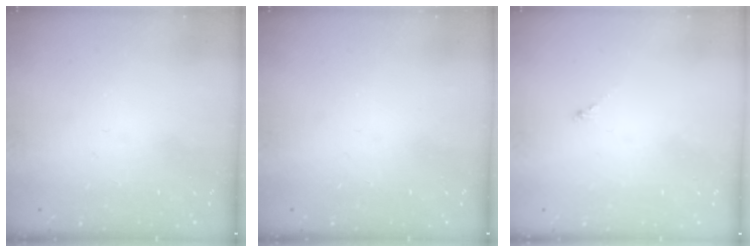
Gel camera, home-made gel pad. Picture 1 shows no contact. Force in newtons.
{"total": 0.0}
{"total": 0.0}